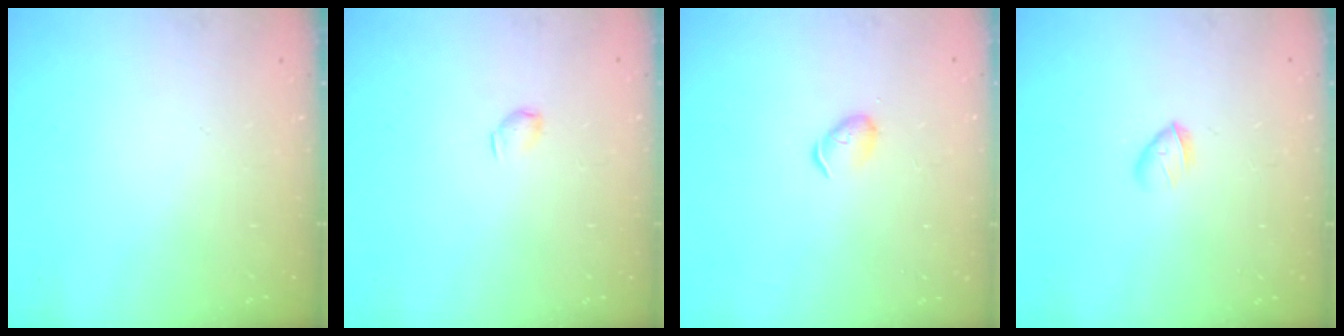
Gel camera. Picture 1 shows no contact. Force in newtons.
{"total": 2.9, "press": 2.9, "slide": 0.5}
{"total": 3.7, "press": 3.6, "slide": 0.7}
{"total": 3.4, "press": 3.2, "slide": 1.1}